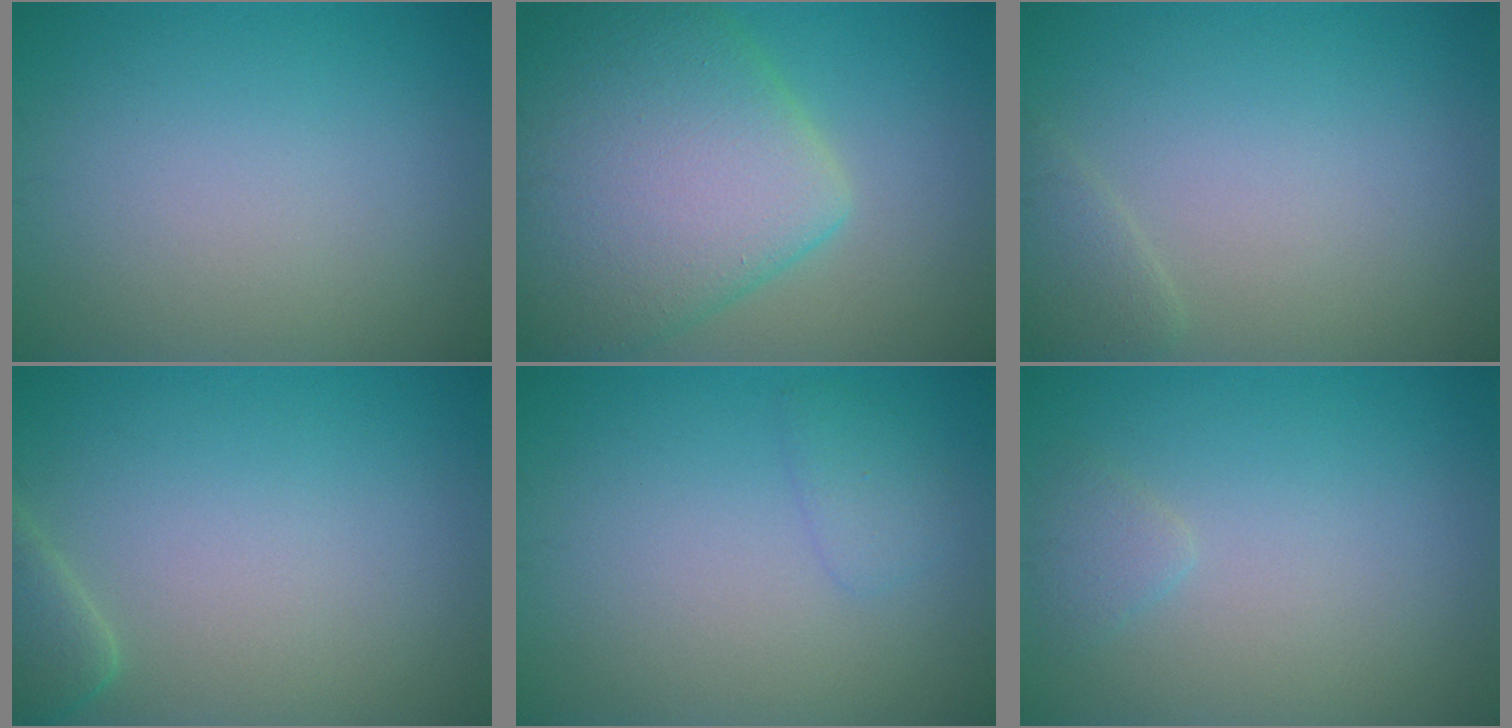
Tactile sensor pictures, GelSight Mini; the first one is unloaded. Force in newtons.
{"total": 10.8, "press": 10.8, "slide": 0.6}
{"total": 1.4, "press": 1.4, "slide": 0.1}
{"total": 2.3, "press": 2.3, "slide": 0.3}
{"total": 1.3, "press": 1.3, "slide": 0.0}
{"total": 1.1, "press": 1.1, "slide": 0.1}